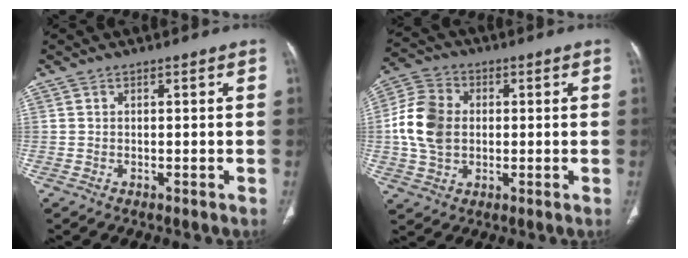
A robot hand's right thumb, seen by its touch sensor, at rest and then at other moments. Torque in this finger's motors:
{"motor_torque": [1.05, 1.05, 0.10, -0.05, 0.11]}